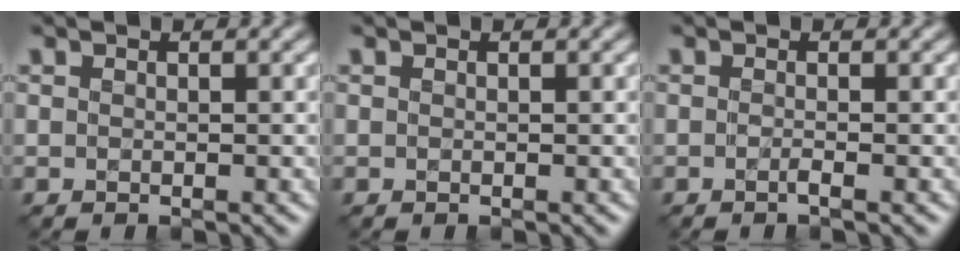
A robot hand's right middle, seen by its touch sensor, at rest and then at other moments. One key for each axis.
{"total": 0.0}
{"total": 1.0, "fx": -0.8, "fy": 0.1, "fz": 0.5, "tx": -0.002, "ty": -0.002, "tz": -0.014}